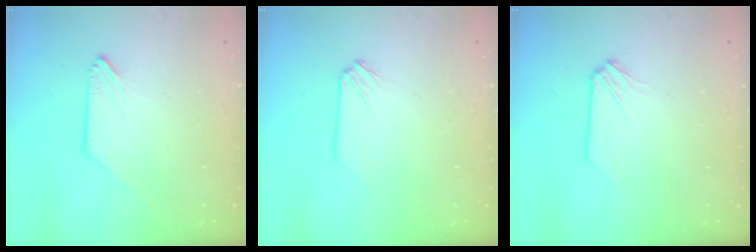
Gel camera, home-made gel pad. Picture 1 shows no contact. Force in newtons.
{"total": 0.0}
{"total": 0.5, "press": 0.5, "slide": 0.0}